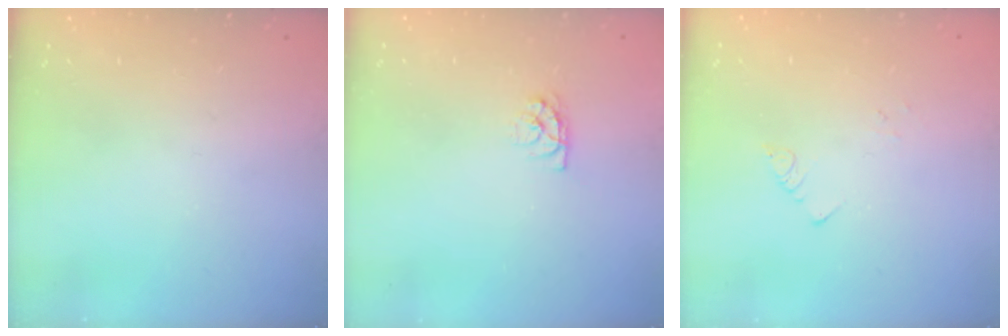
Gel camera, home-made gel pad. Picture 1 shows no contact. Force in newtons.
{"total": 3.9, "press": 3.9, "slide": 0.3}
{"total": 1.3, "press": 1.2, "slide": 0.1}